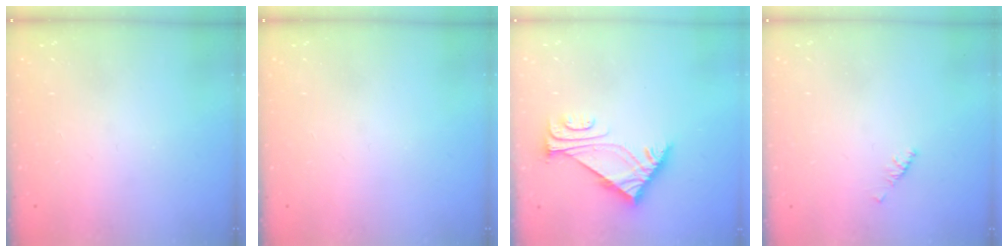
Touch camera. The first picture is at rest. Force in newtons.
{"total": 0.0}
{"total": 6.6, "press": 6.6, "slide": 1.0}
{"total": 2.1, "press": 2.0, "slide": 0.6}